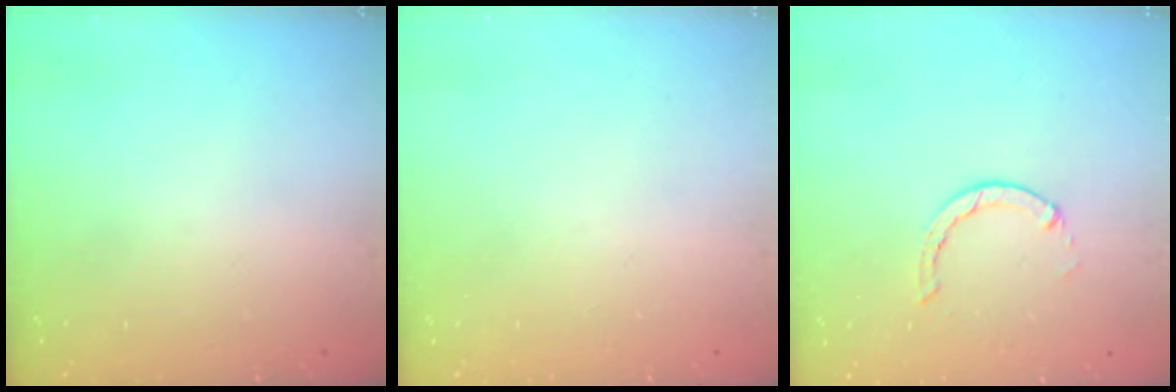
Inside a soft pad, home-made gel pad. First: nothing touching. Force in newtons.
{"total": 0.0}
{"total": 1.3, "press": 1.2, "slide": 0.3}